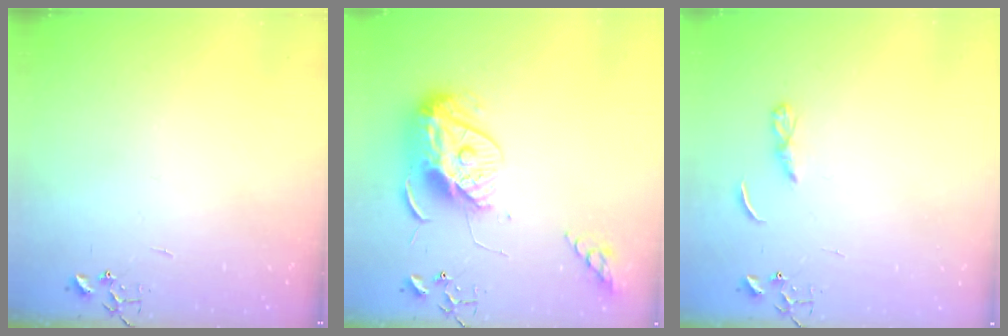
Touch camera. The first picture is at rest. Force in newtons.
{"total": 13.9, "press": 13.8, "slide": 1.3}
{"total": 3.3, "press": 3.3, "slide": 0.4}